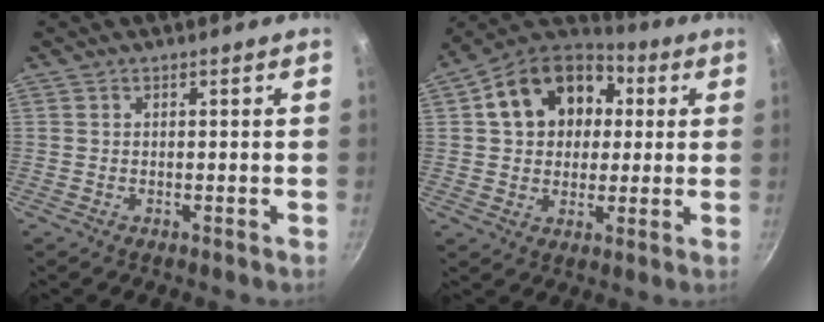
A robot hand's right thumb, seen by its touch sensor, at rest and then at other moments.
{"total": 17.9, "force": [4.1, 13.7, 10.8], "torque": [-0.158, 0.029, 0.056]}